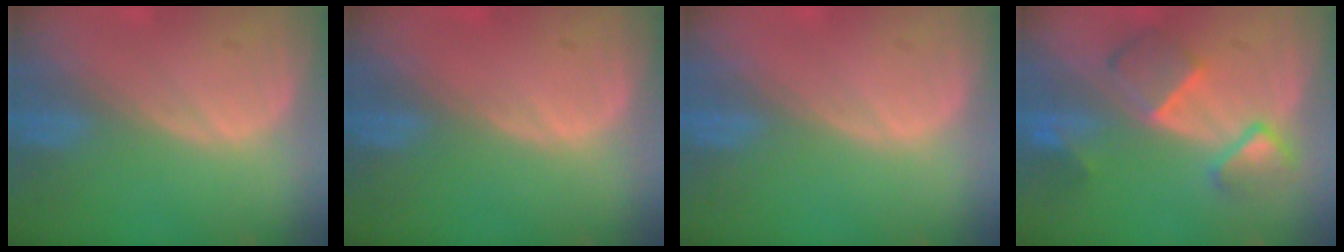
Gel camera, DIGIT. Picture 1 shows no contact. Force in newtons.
{"total": 0.0}
{"total": 0.0}
{"total": 6.8, "press": 6.6, "slide": 1.2}